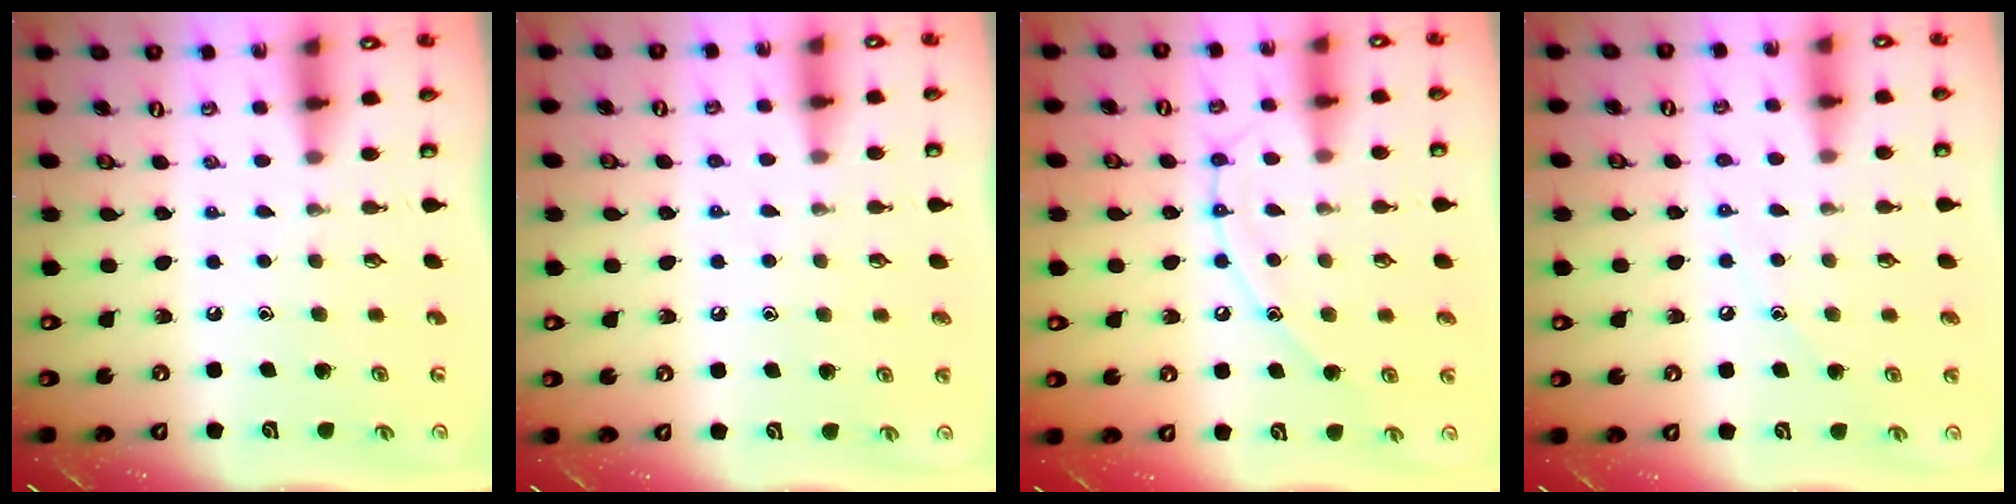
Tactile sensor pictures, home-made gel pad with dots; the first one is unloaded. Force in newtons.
{"total": 6.3, "press": 6.2, "slide": 0.7}
{"total": 10.7, "press": 10.7, "slide": 1.0}
{"total": 6.0, "press": 5.9, "slide": 0.8}